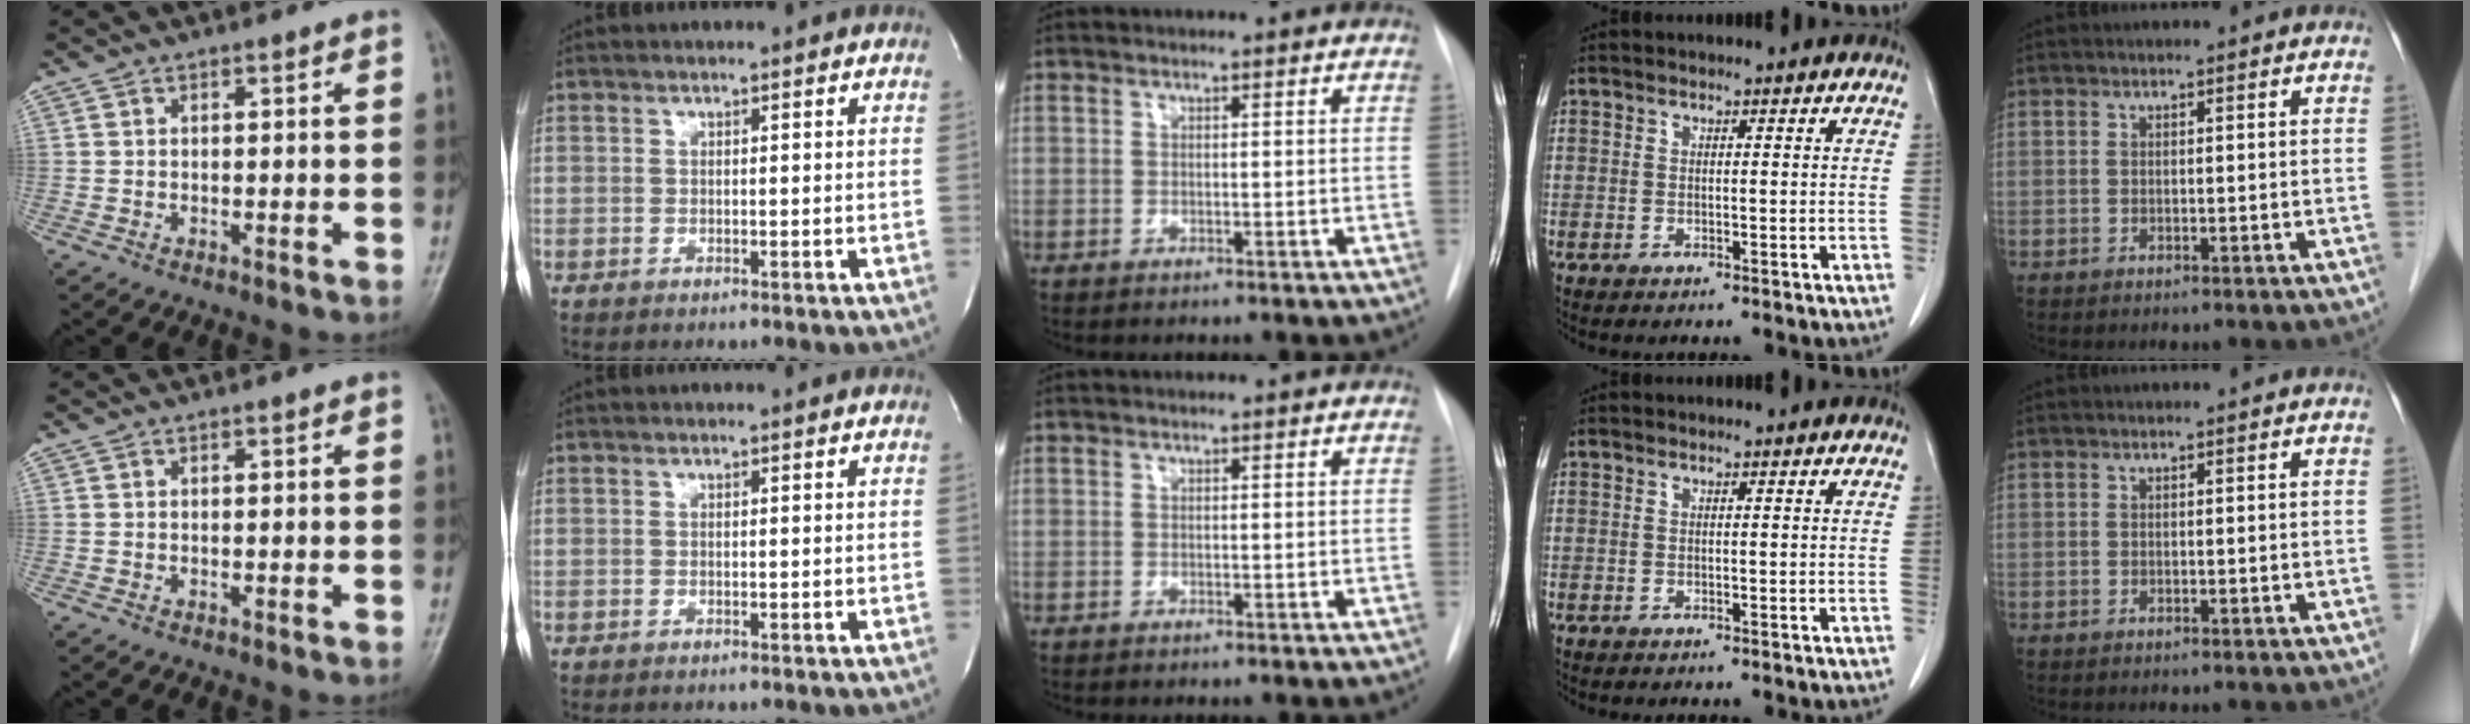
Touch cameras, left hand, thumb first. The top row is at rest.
{}